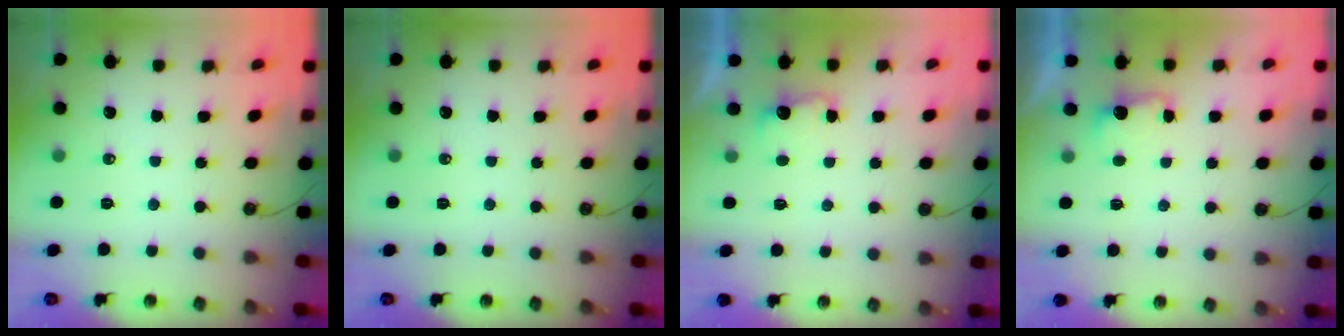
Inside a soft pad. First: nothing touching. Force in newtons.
{"total": 0.0}
{"total": 2.8, "press": 2.7, "slide": 0.8}
{"total": 2.7, "press": 2.5, "slide": 0.9}